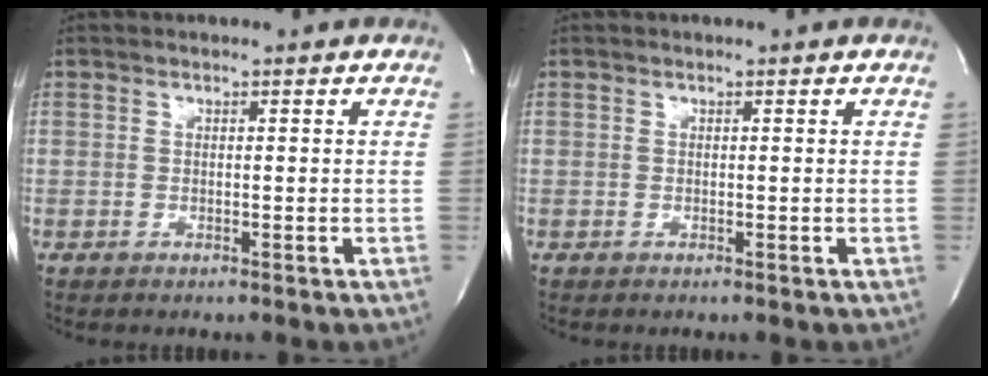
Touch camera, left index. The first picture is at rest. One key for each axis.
{"total": 0.0}